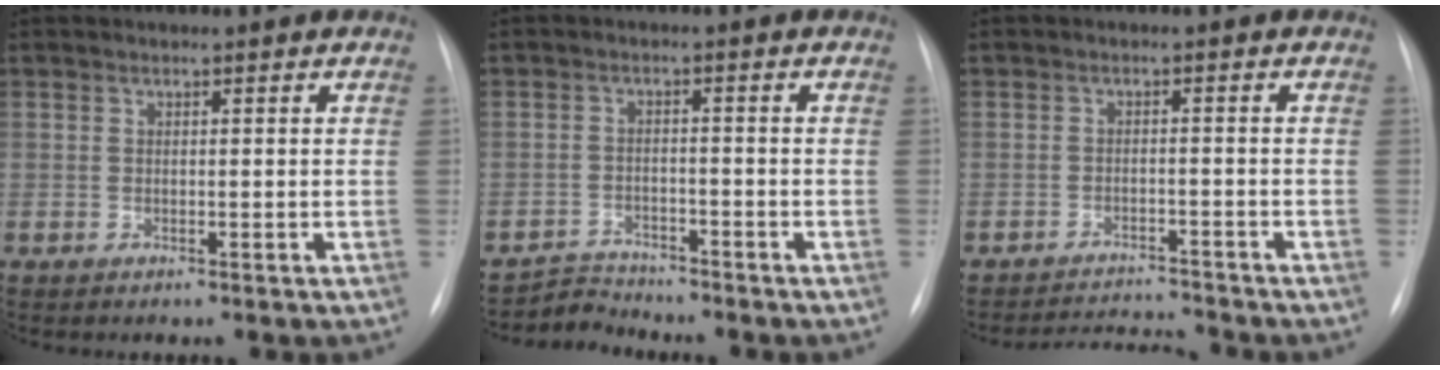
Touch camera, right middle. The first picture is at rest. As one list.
[{"total": 3.6, "force": [-3.2, 0.0, -1.5], "torque": [0.031, -0.008, -0.057]}, {"total": 4.8, "force": [-4.7, -0.8, -0.5], "torque": [0.004, -0.003, -0.077]}]